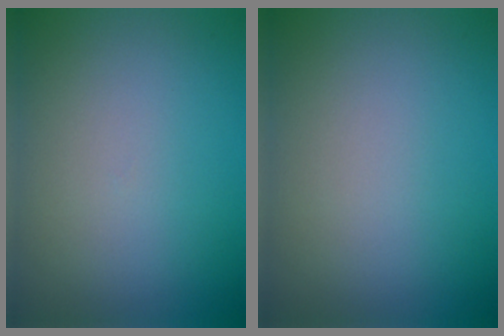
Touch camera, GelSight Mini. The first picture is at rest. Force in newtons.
{"total": 0.0}